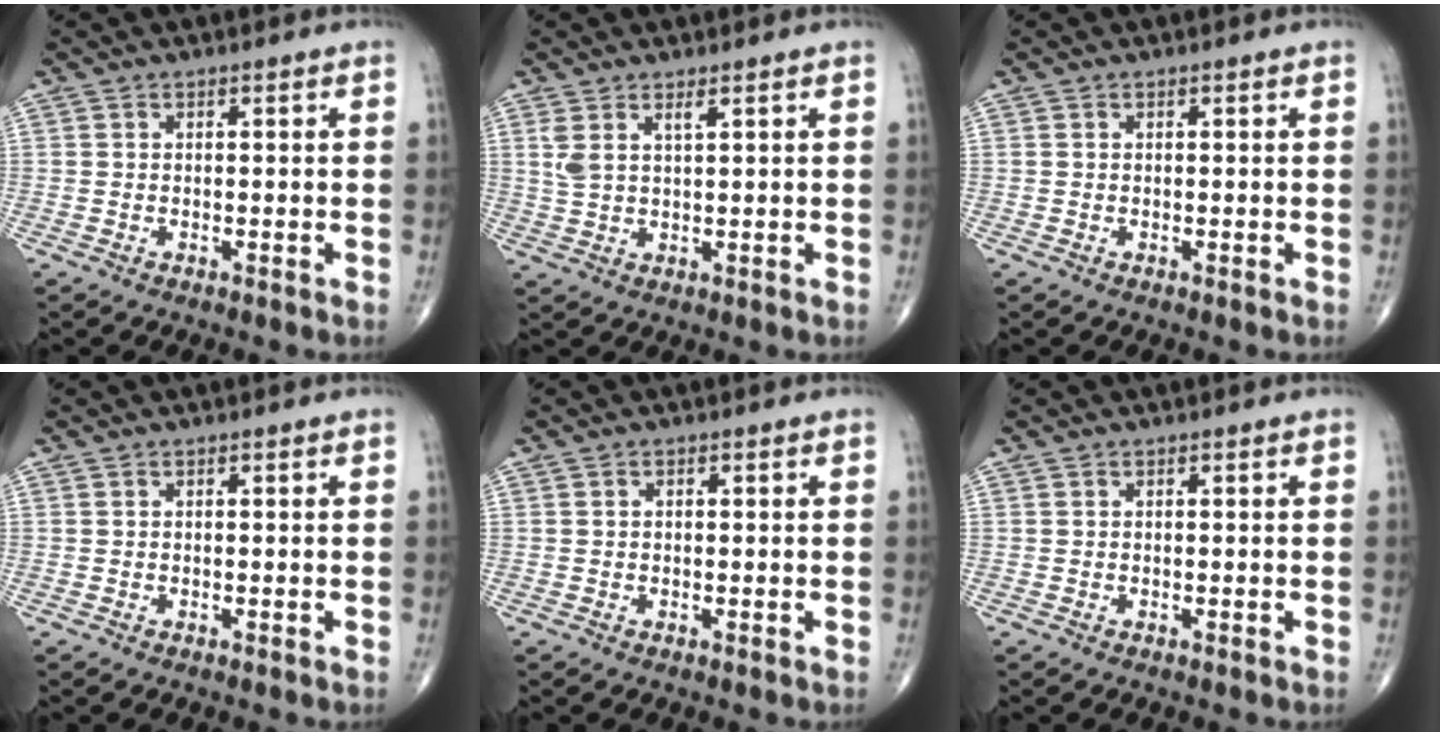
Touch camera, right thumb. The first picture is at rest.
{"total": 3.7, "force": [1.9, 1.1, 3.0], "torque": [-0.067, -0.003, 0.046]}
{"total": 0.0}
{"total": 0.0}
{"total": 0.0}
{"total": 0.0}